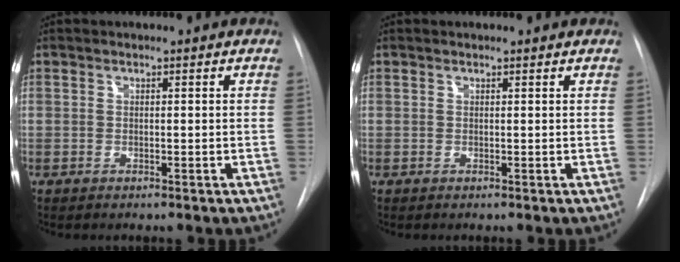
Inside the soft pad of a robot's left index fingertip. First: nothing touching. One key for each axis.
{"total": 0.9, "fx": 0.8, "fy": 0.3, "fz": 0.2, "tx": -0.011, "ty": 0.009, "tz": 0.005}